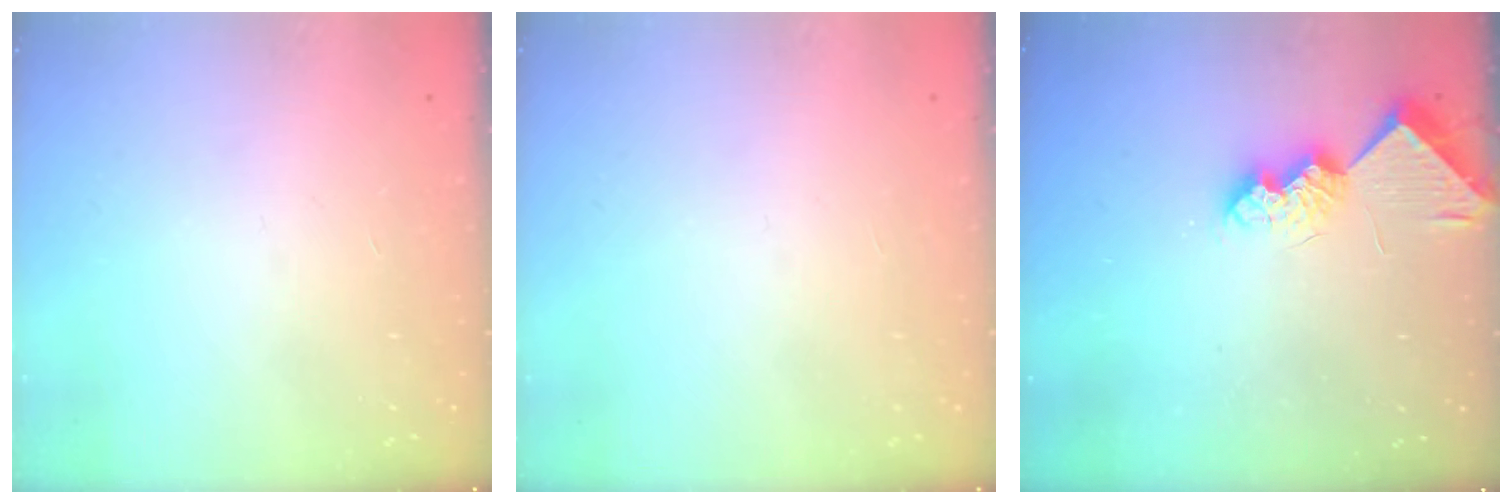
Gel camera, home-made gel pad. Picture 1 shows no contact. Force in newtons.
{"total": 0.0}
{"total": 8.8, "press": 8.8, "slide": 0.1}